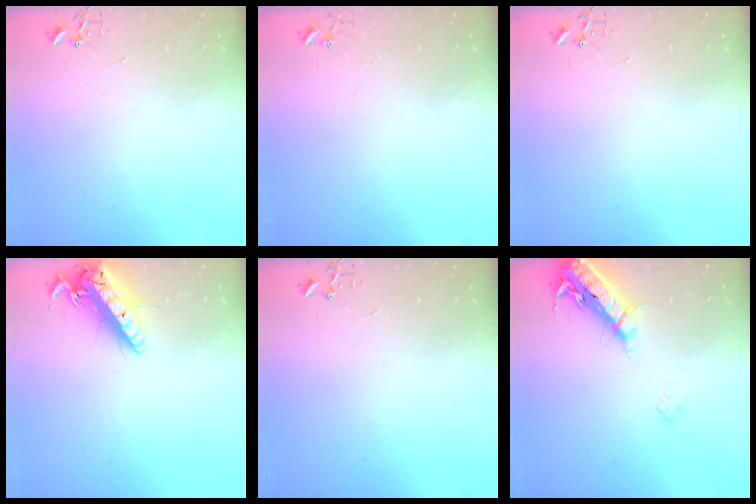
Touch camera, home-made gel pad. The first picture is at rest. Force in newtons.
{"total": 5.0, "press": 5.0, "slide": 0.3}
{"total": 0.0}
{"total": 19.7, "press": 19.5, "slide": 2.7}
{"total": 0.0}
{"total": 17.6, "press": 17.3, "slide": 3.5}